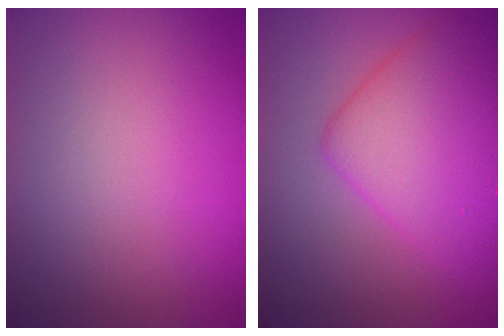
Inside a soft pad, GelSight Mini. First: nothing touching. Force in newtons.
{"total": 6.4, "press": 6.4, "slide": 0.3}